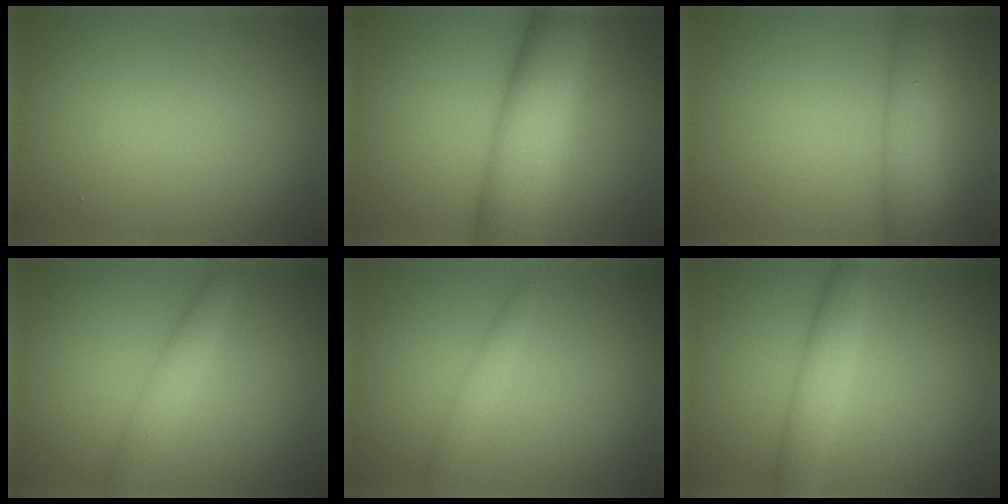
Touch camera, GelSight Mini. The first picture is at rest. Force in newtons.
{"total": 9.3, "press": 9.3, "slide": 0.2}
{"total": 4.4, "press": 4.4, "slide": 0.5}
{"total": 2.4, "press": 2.4, "slide": 0.1}
{"total": 1.2, "press": 1.2, "slide": 0.1}
{"total": 3.4, "press": 3.4, "slide": 0.0}